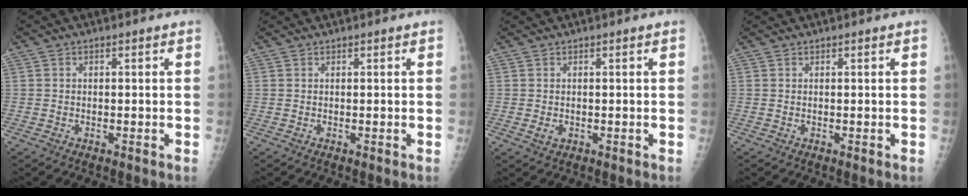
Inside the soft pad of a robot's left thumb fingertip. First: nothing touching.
{"total": 0.0}
{"total": 1.4, "force": [0.1, 1.2, 0.7], "torque": [-0.010, 0.000, 0.008]}
{"total": 0.0}